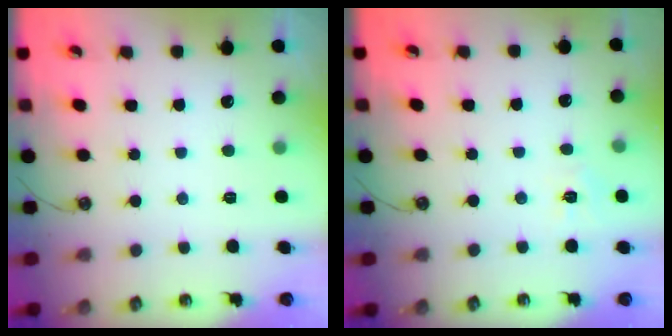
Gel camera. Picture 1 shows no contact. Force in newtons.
{"total": 3.9, "press": 3.9, "slide": 0.5}